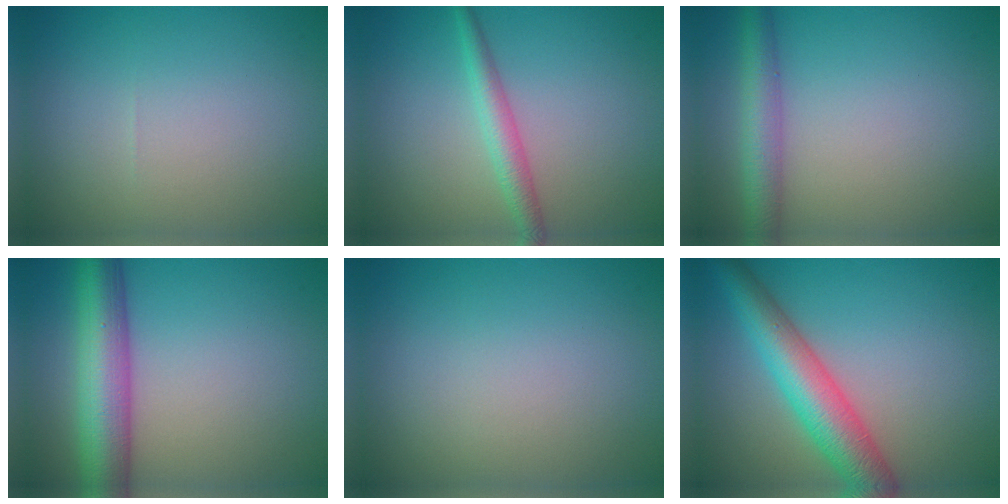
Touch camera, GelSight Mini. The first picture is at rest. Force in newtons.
{"total": 2.4, "press": 2.4, "slide": 0.0}
{"total": 3.5, "press": 3.5, "slide": 0.1}
{"total": 7.9, "press": 7.9, "slide": 0.2}
{"total": 0.0}
{"total": 6.7, "press": 6.7, "slide": 0.2}